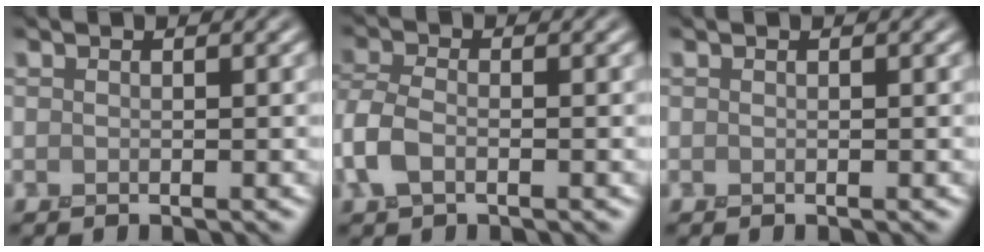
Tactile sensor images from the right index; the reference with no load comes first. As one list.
[{"total": 3.1, "force": [-1.3, 1.7, 2.2], "torque": [-0.061, 0.004, -0.036]}, {"total": 0.0}]